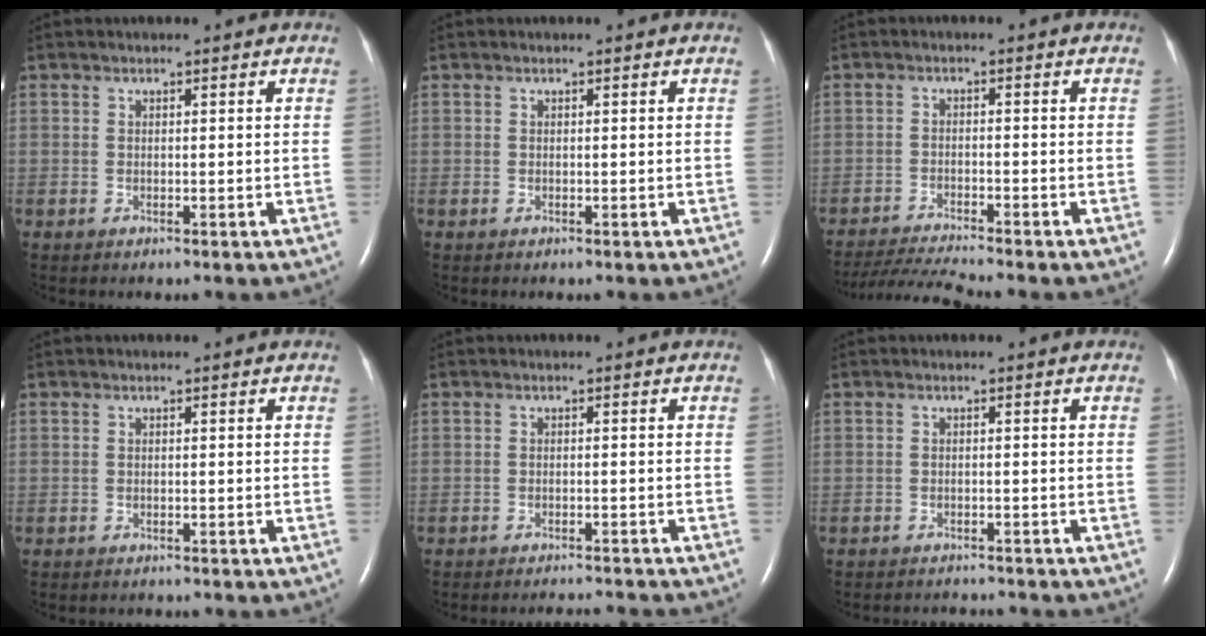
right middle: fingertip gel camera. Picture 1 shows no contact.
{"total": 0.0}
{"total": 6.0, "force": [-5.6, -1.7, 1.5], "torque": [-0.031, -0.019, -0.101]}
{"total": 1.7, "force": [-1.6, 0.5, 0.3], "torque": [-0.010, -0.003, -0.018]}
{"total": 4.4, "force": [-4.4, -0.2, 0.3], "torque": [-0.005, -0.008, -0.058]}
{"total": 4.3, "force": [-4.3, 0.5, 0.1], "torque": [-0.001, -0.007, -0.058]}